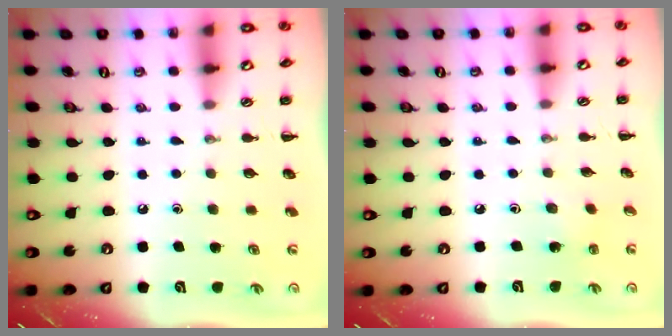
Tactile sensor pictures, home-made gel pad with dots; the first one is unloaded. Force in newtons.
{"total": 1.3, "press": 1.2, "slide": 0.6}